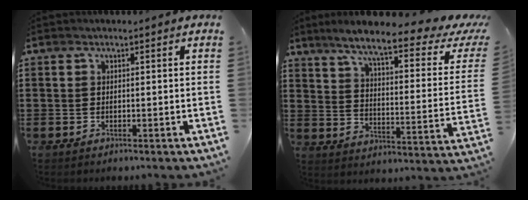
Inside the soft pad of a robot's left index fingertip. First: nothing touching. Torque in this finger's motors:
{"motor_torque": [2.14, 0.00, 0.74, 0.18]}